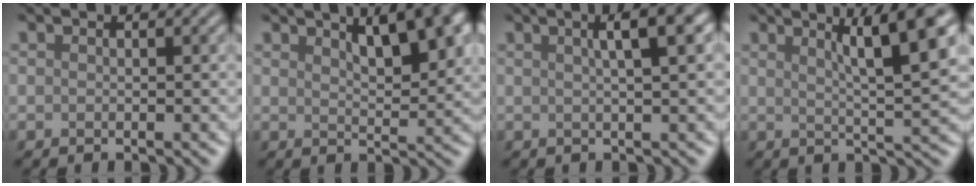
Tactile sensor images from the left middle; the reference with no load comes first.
{"total": 7.2, "force": [3.9, 2.6, 5.5], "torque": [-0.055, 0.023, 0.050]}
{"total": 4.3, "force": [1.5, 1.0, 3.9], "torque": [-0.037, 0.016, 0.017]}
{"total": 7.8, "force": [3.4, 1.4, 6.9], "torque": [-0.074, 0.014, 0.054]}